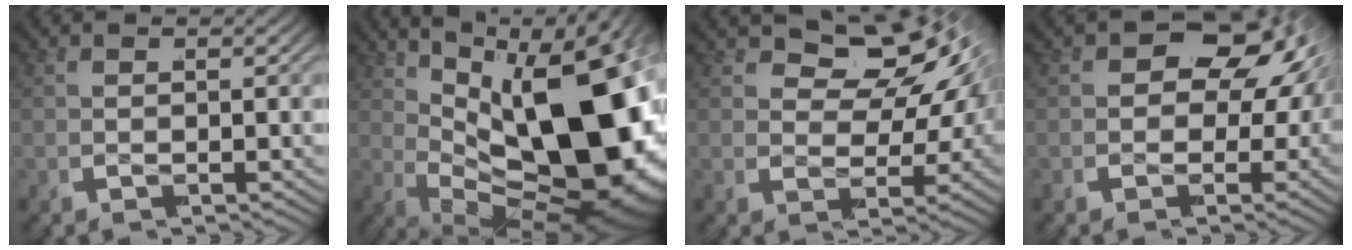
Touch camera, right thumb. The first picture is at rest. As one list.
[{"total": 24.3, "force": [-0.1, 13.7, 20.1], "torque": [-0.308, -0.027, 0.019]}, {"total": 10.1, "force": [2.1, 6.3, 7.6], "torque": [-0.099, -0.002, 0.029]}, {"total": 12.0, "force": [1.4, 8.1, 8.7], "torque": [-0.135, 0.001, 0.014]}]